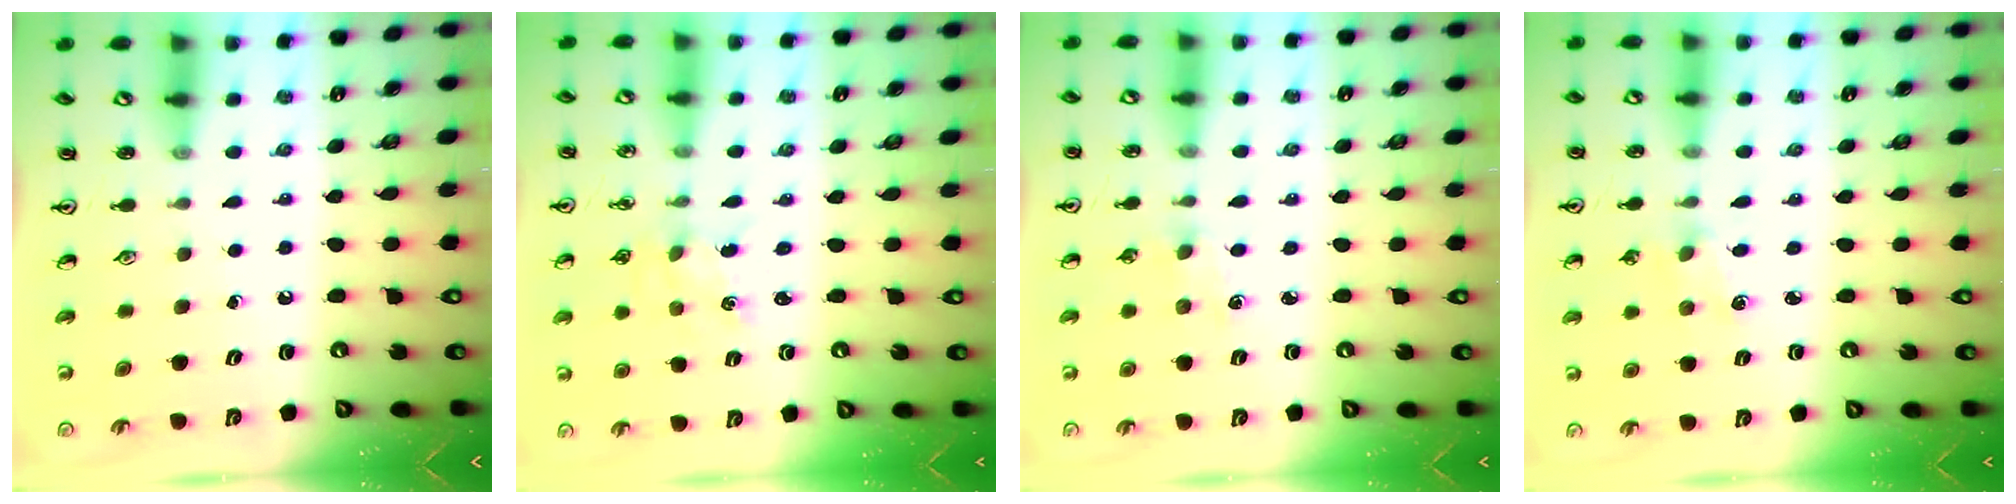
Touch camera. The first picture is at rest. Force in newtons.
{"total": 1.4, "press": 1.4, "slide": 0.2}
{"total": 2.4, "press": 2.4, "slide": 0.4}
{"total": 1.3, "press": 1.3, "slide": 0.2}